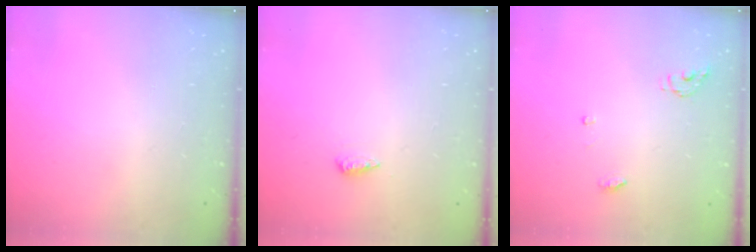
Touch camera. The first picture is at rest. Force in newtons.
{"total": 5.6, "press": 5.5, "slide": 1.0}
{"total": 4.3, "press": 4.3, "slide": 0.4}